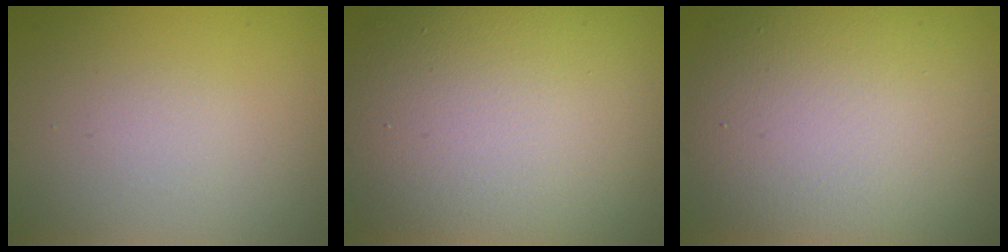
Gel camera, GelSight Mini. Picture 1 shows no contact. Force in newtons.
{"total": 13.0, "press": 13.0, "slide": 0.6}
{"total": 10.9, "press": 10.8, "slide": 0.7}